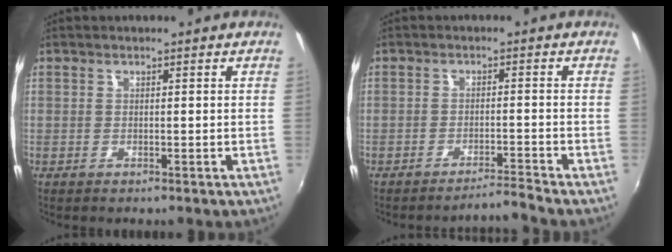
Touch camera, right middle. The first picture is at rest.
{"total": 3.4, "force": [-2.9, -1.8, -0.4], "torque": [0.001, 0.006, -0.049]}